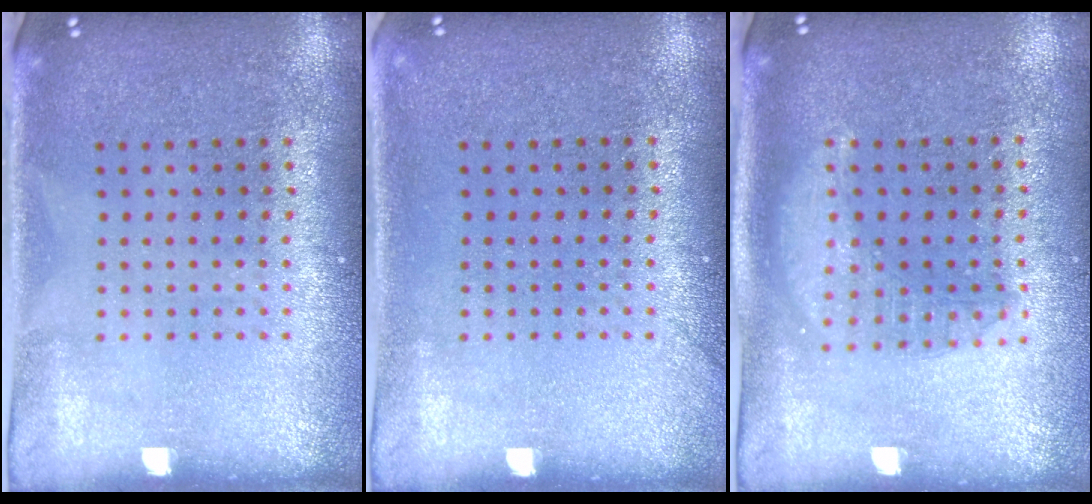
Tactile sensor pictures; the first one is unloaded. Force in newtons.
{"total": 0.5, "press": 0.5, "slide": 0.1}
{"total": 1.4, "press": 1.3, "slide": 0.5}